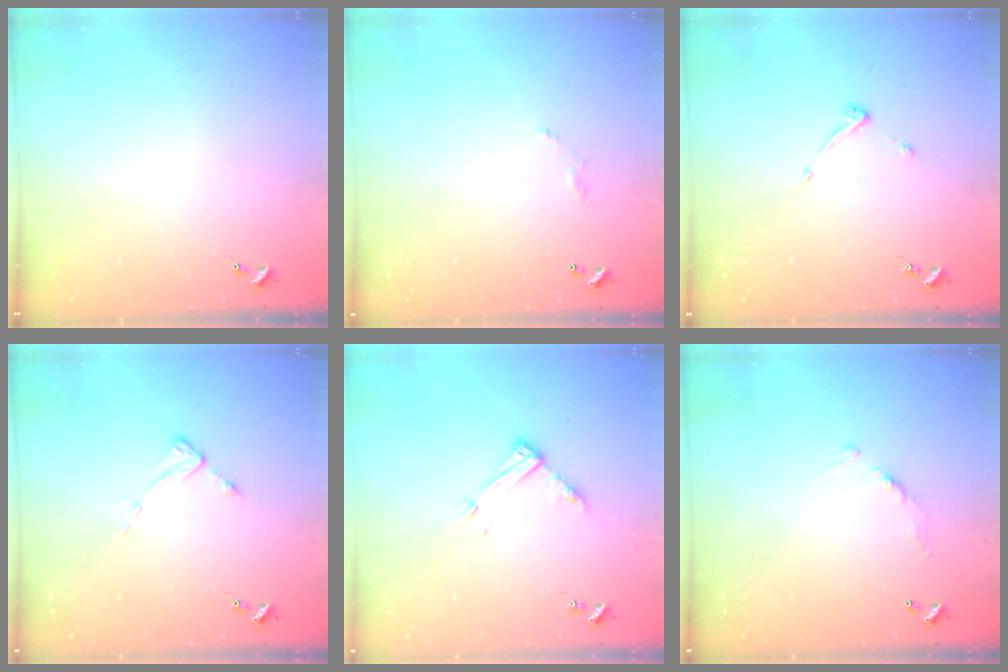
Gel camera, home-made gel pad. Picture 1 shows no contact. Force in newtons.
{"total": 3.9, "press": 3.9, "slide": 0.1}
{"total": 3.9, "press": 3.9, "slide": 0.6}
{"total": 2.6, "press": 2.6, "slide": 0.4}
{"total": 11.0, "press": 11.0, "slide": 0.8}
{"total": 6.0, "press": 6.0, "slide": 0.4}